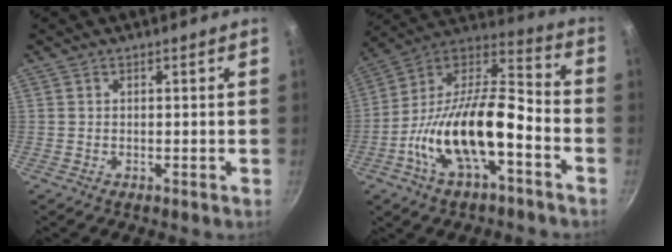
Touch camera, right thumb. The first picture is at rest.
{"total": 21.3, "force": [-7.1, 8.9, 18.0], "torque": [-0.316, 0.052, -0.145]}